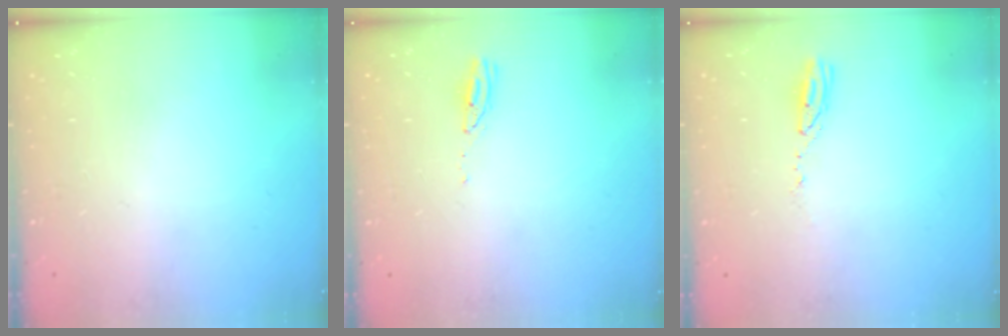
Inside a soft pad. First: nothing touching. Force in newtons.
{"total": 2.9, "press": 2.9, "slide": 0.2}
{"total": 3.8, "press": 3.8, "slide": 0.2}